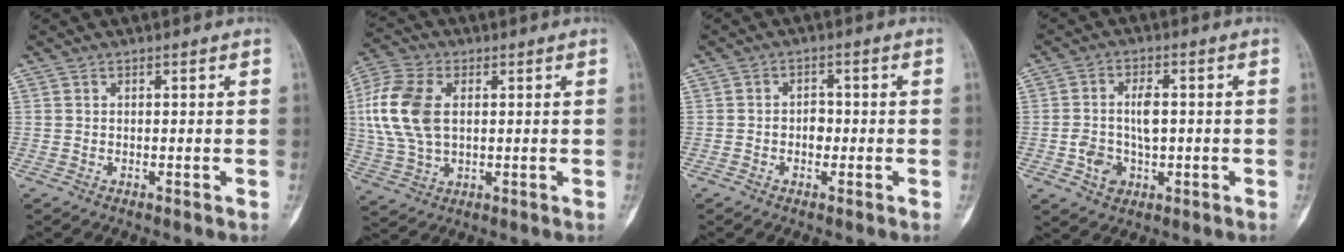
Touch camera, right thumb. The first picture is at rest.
{"total": 13.7, "force": [1.9, 8.5, 10.5], "torque": [-0.231, 0.009, 0.036]}
{"total": 2.7, "force": [-0.5, 2.0, 1.6], "torque": [-0.005, 0.010, -0.015]}
{"total": 7.2, "force": [-0.7, 4.8, 5.3], "torque": [-0.079, 0.011, -0.008]}